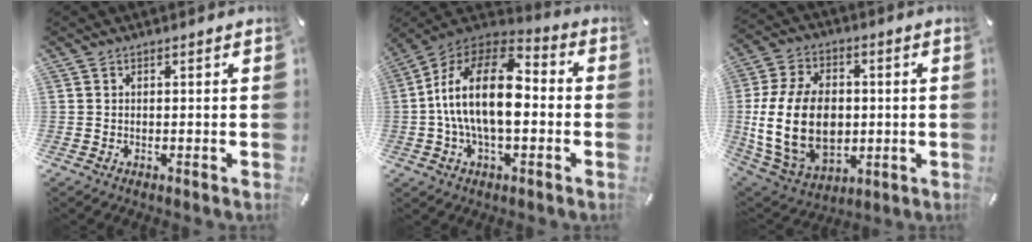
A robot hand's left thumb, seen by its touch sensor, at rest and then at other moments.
{"total": 19.2, "force": [-0.5, 10.5, 16.1], "torque": [-0.317, 0.004, -0.012]}
{"total": 20.6, "force": [-0.9, 14.9, 14.1], "torque": [-0.304, 0.001, -0.011]}